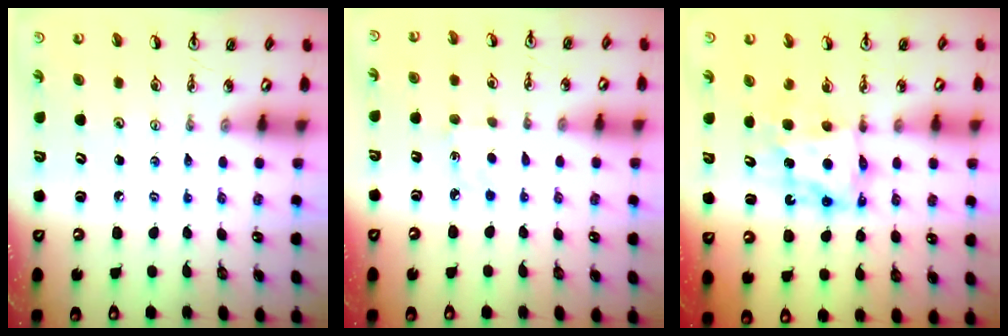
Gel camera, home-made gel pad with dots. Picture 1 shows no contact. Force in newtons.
{"total": 4.2, "press": 4.1, "slide": 0.5}
{"total": 6.6, "press": 6.6, "slide": 0.6}